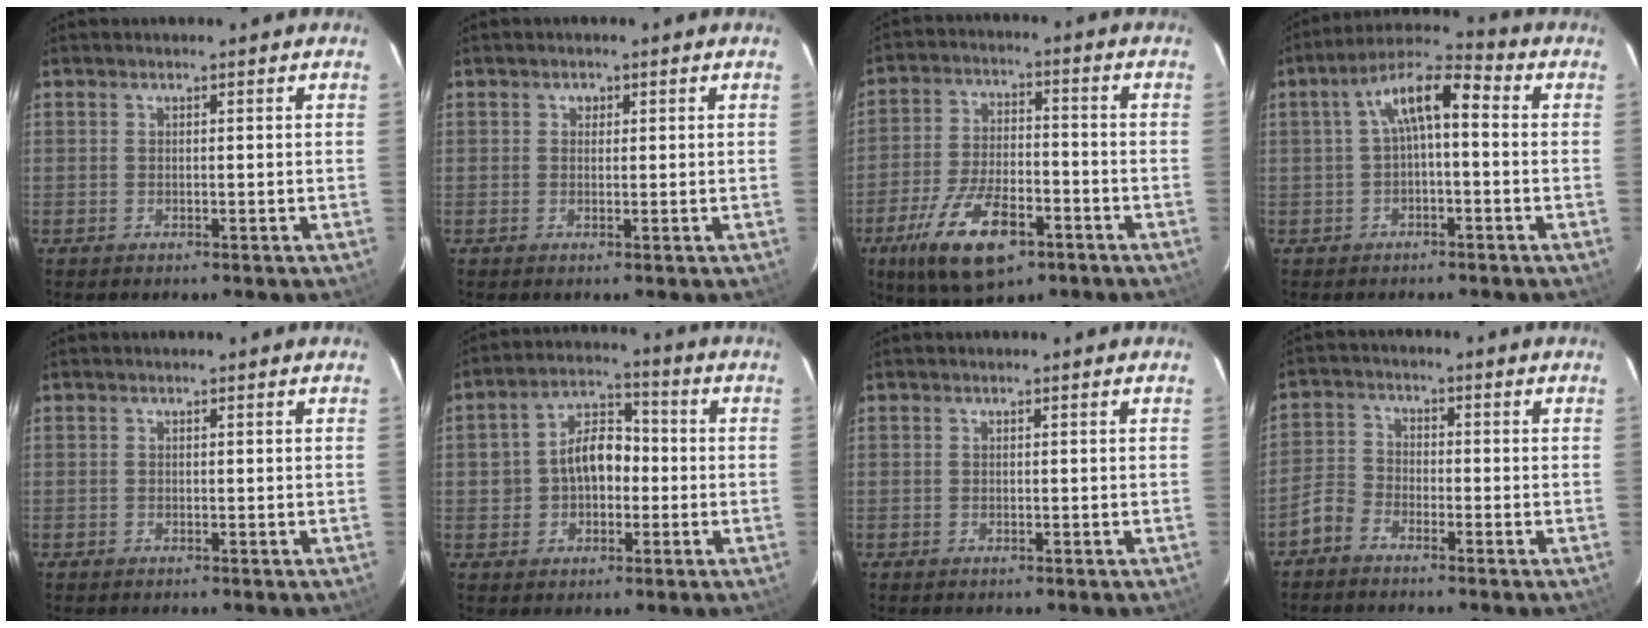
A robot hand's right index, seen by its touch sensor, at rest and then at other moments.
{"total": 1.2, "force": [0.3, 1.1, 0.2], "torque": [-0.001, 0.005, 0.003]}
{"total": 15.2, "force": [-8.3, 6.4, 11.1], "torque": [-0.228, -0.021, -0.142]}
{"total": 8.1, "force": [0.1, 3.0, 7.5], "torque": [-0.144, 0.029, 0.000]}
{"total": 0.0}
{"total": 8.6, "force": [-0.8, 6.3, 5.9], "torque": [-0.105, 0.032, -0.003]}
{"total": 0.0}
{"total": 3.9, "force": [-2.9, 2.3, 1.1], "torque": [-0.023, 0.014, -0.064]}